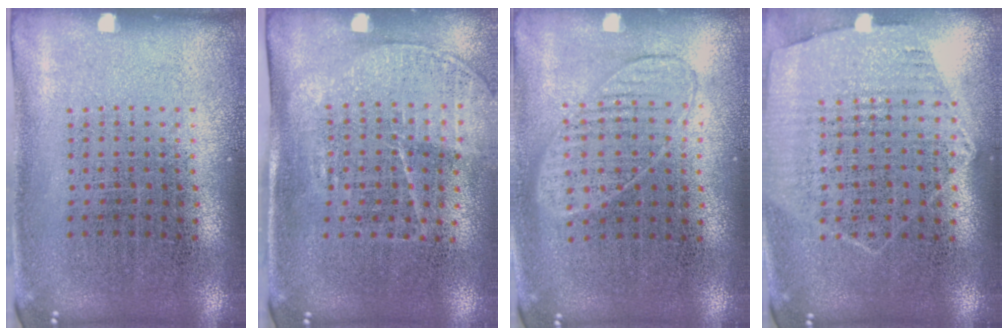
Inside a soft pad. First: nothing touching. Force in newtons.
{"total": 1.6, "press": 1.4, "slide": 0.9}
{"total": 1.0, "press": 0.9, "slide": 0.4}
{"total": 1.2, "press": 1.1, "slide": 0.4}